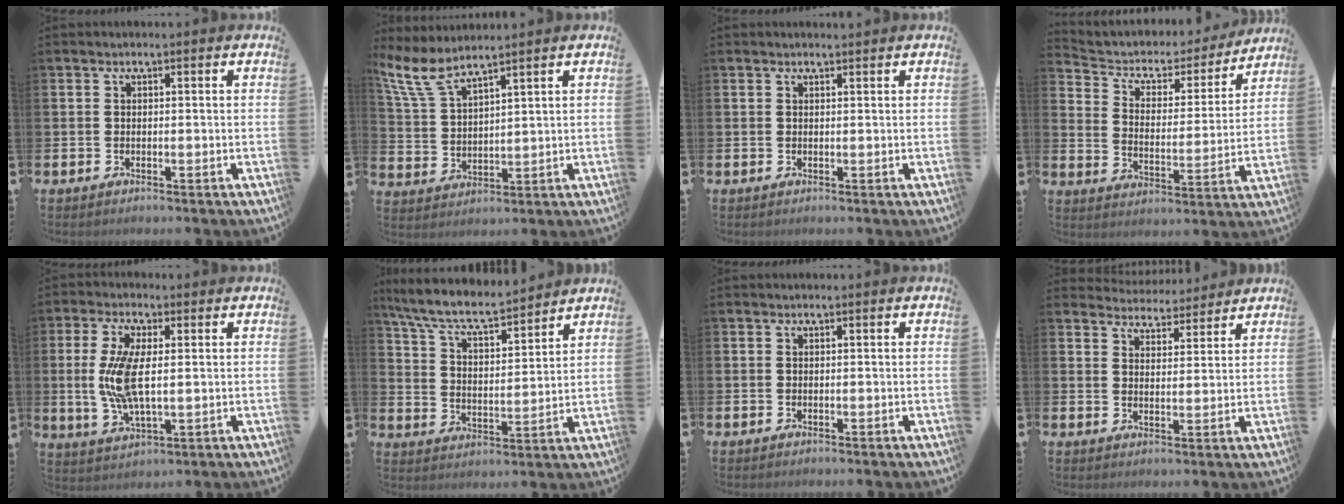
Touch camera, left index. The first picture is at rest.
{"total": 6.3, "force": [5.6, 1.0, 2.7], "torque": [-0.078, -0.019, 0.100]}
{"total": 0.6, "force": [0.6, -0.1, -0.1], "torque": [0.011, -0.005, 0.009]}
{"total": 4.9, "force": [4.2, 2.4, 0.9], "torque": [-0.048, -0.035, 0.062]}
{"total": 8.0, "force": [1.1, 3.2, 7.3], "torque": [-0.144, 0.000, 0.014]}
{"total": 7.9, "force": [7.4, 1.3, 2.5], "torque": [-0.083, -0.051, 0.128]}
{"total": 0.0}
{"total": 4.4, "force": [4.3, 0.9, -0.5], "torque": [-0.005, -0.031, 0.077]}